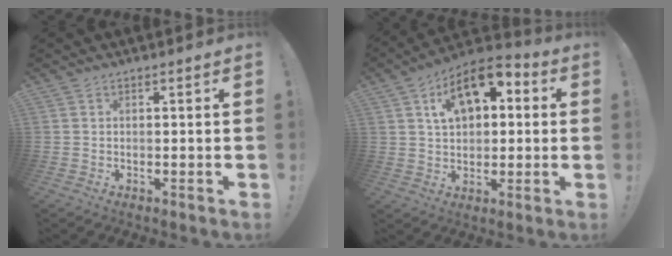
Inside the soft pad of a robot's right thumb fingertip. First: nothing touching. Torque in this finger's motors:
{"motor_torque": [1.83, 2.32, 1.38, 0.01, 0.07]}